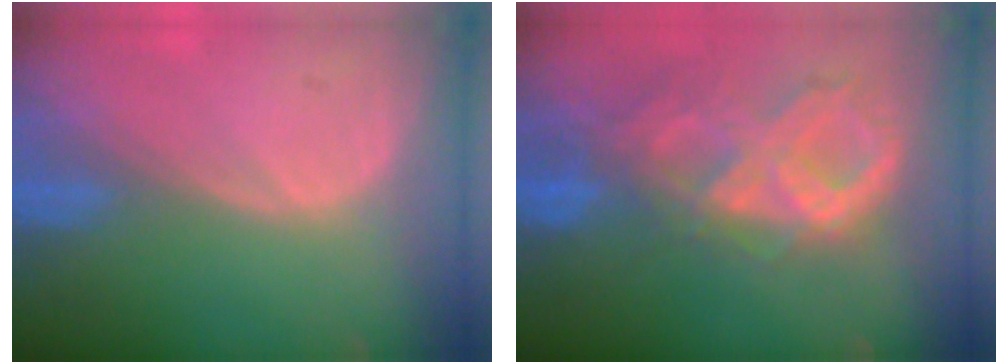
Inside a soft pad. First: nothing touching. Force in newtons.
{"total": 10.6, "press": 8.9, "slide": 5.7}